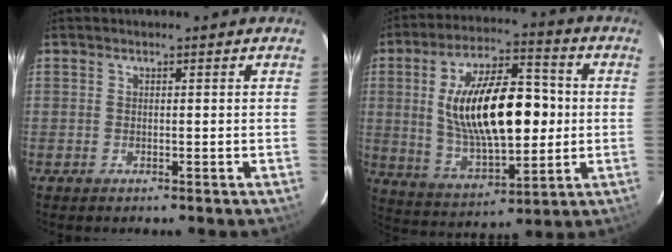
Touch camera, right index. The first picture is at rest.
{"total": 20.6, "force": [1.2, 8.9, 18.5], "torque": [-0.331, 0.013, 0.036]}